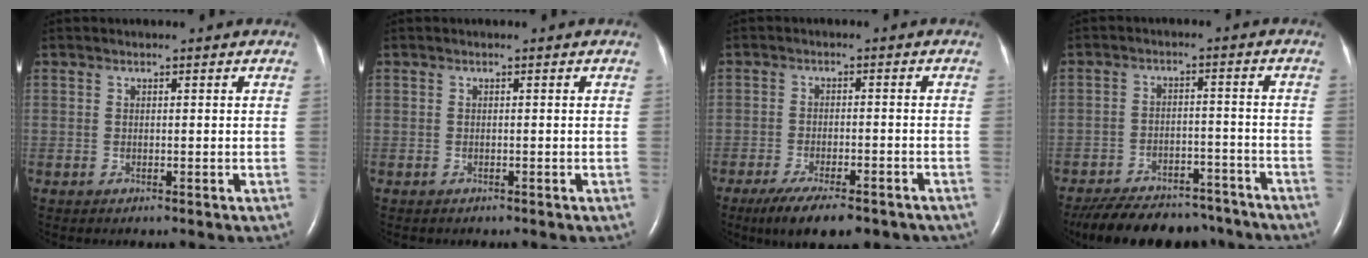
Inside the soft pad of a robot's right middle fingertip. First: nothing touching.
{"total": 0.0}
{"total": 12.0, "force": [-9.1, 3.5, 7.0], "torque": [-0.105, -0.010, -0.131]}
{"total": 17.0, "force": [-14.7, 6.2, 6.0], "torque": [-0.123, -0.003, -0.203]}